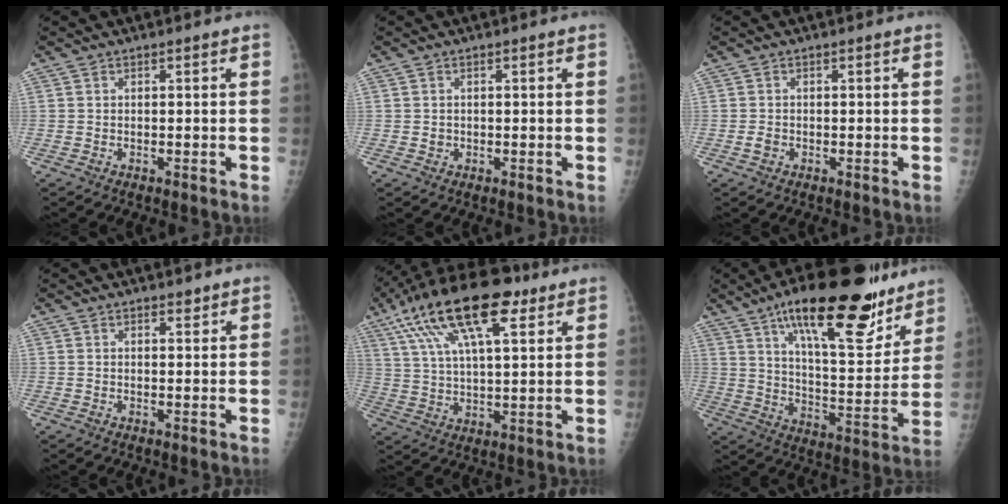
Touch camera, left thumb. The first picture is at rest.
{"total": 0.8, "force": [-0.1, 0.8, 0.2], "torque": [-0.001, 0.001, 0.001]}
{"total": 1.4, "force": [-0.5, 1.1, 0.7], "torque": [-0.012, 0.002, -0.008]}
{"total": 1.3, "force": [1.1, 0.5, 0.5], "torque": [-0.001, -0.007, 0.015]}
{"total": 20.2, "force": [10.5, 7.5, 15.6], "torque": [-0.278, 0.000, 0.183]}
{"total": 24.8, "force": [16.4, 8.2, 16.7], "torque": [-0.209, -0.066, 0.256]}